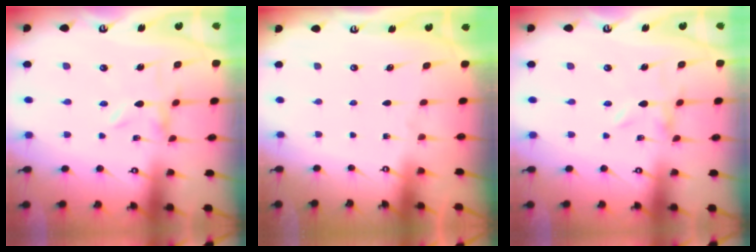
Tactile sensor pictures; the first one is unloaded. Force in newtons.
{"total": 0.0}
{"total": 0.0}